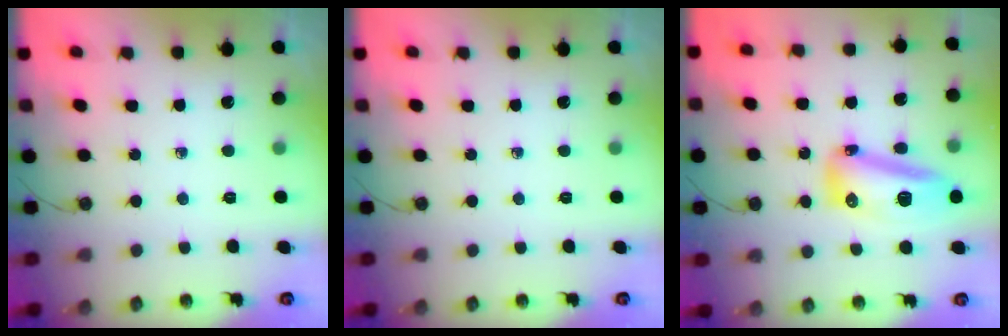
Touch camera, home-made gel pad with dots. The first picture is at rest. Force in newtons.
{"total": 0.0}
{"total": 27.6, "press": 19.2, "slide": 19.8}